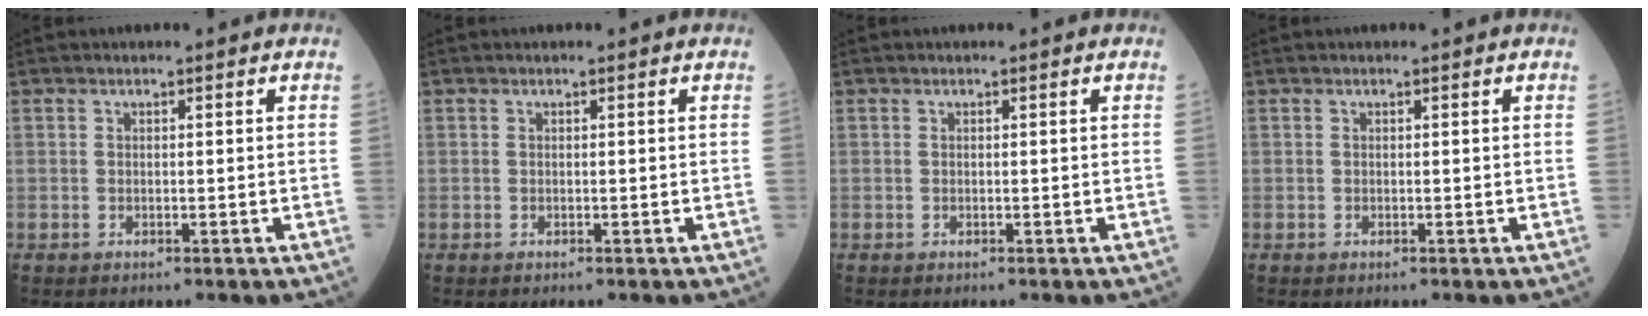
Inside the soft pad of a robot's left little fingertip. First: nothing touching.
{"total": 0.0}
{"total": 0.0}
{"total": 0.0}